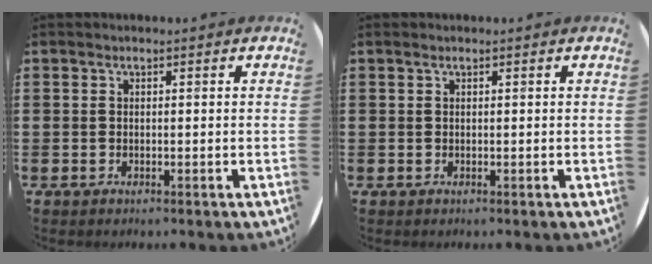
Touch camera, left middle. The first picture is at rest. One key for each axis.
{"total": 0.0}